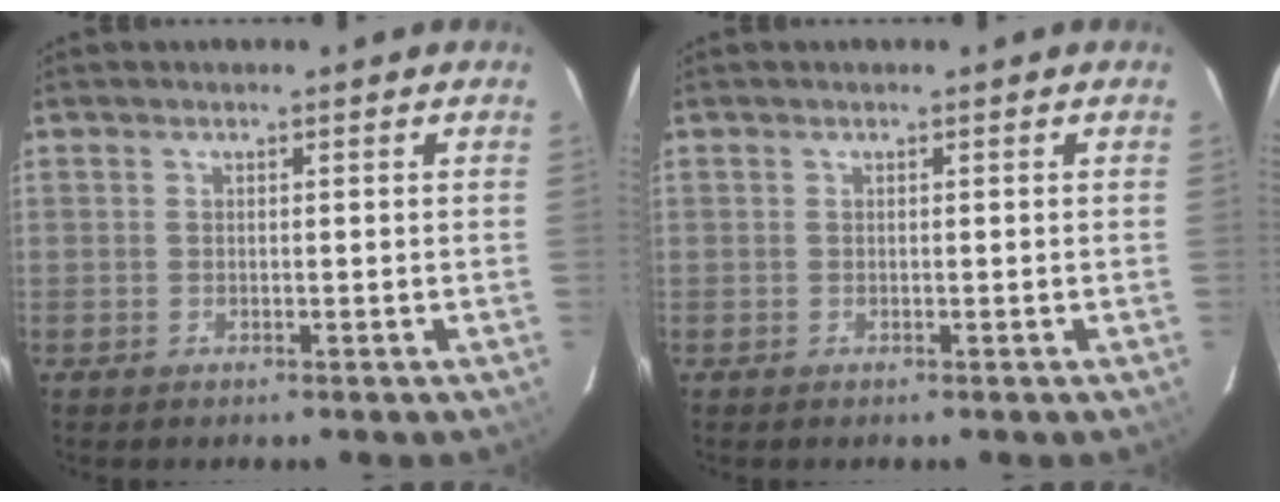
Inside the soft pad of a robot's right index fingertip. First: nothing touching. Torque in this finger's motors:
{"motor_torque": [0.01, 0.01, 0.00, 0.00]}